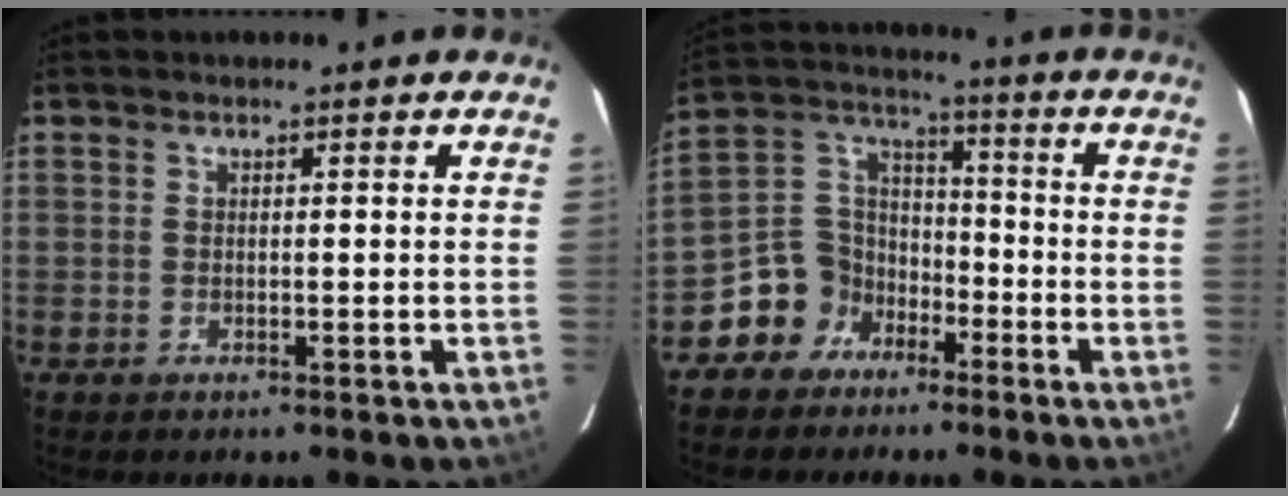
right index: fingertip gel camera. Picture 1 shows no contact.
{"total": 9.4, "force": [-5.8, 7.3, 1.1], "torque": [-0.034, 0.051, -0.113]}